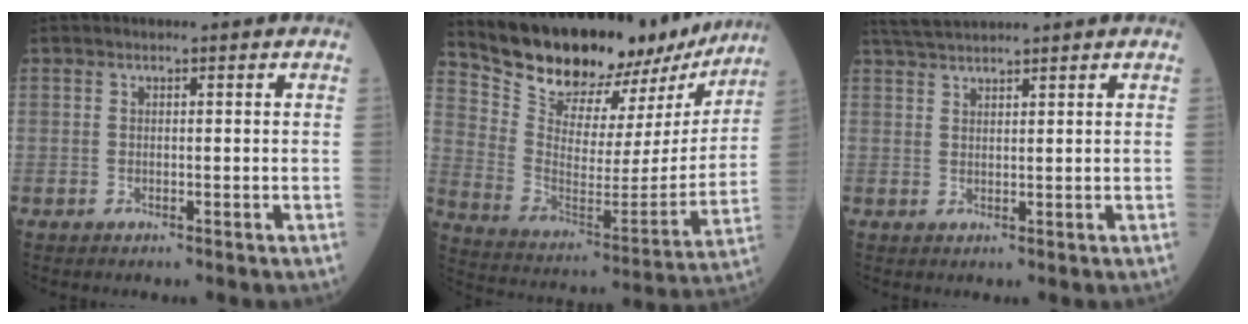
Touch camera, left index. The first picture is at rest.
{"total": 24.9, "force": [21.9, 7.5, 9.0], "torque": [-0.143, -0.029, 0.316]}
{"total": 4.5, "force": [4.3, -0.4, 1.4], "torque": [-0.029, 0.030, 0.085]}